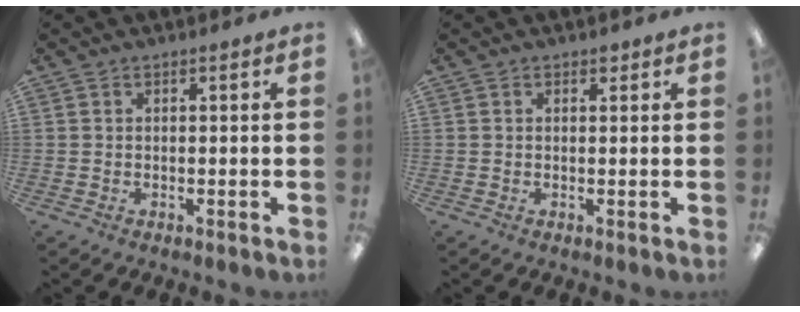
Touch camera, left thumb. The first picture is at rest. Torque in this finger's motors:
{"motor_torque": [0.12, -0.01, 0.28, -0.05, 0.00]}